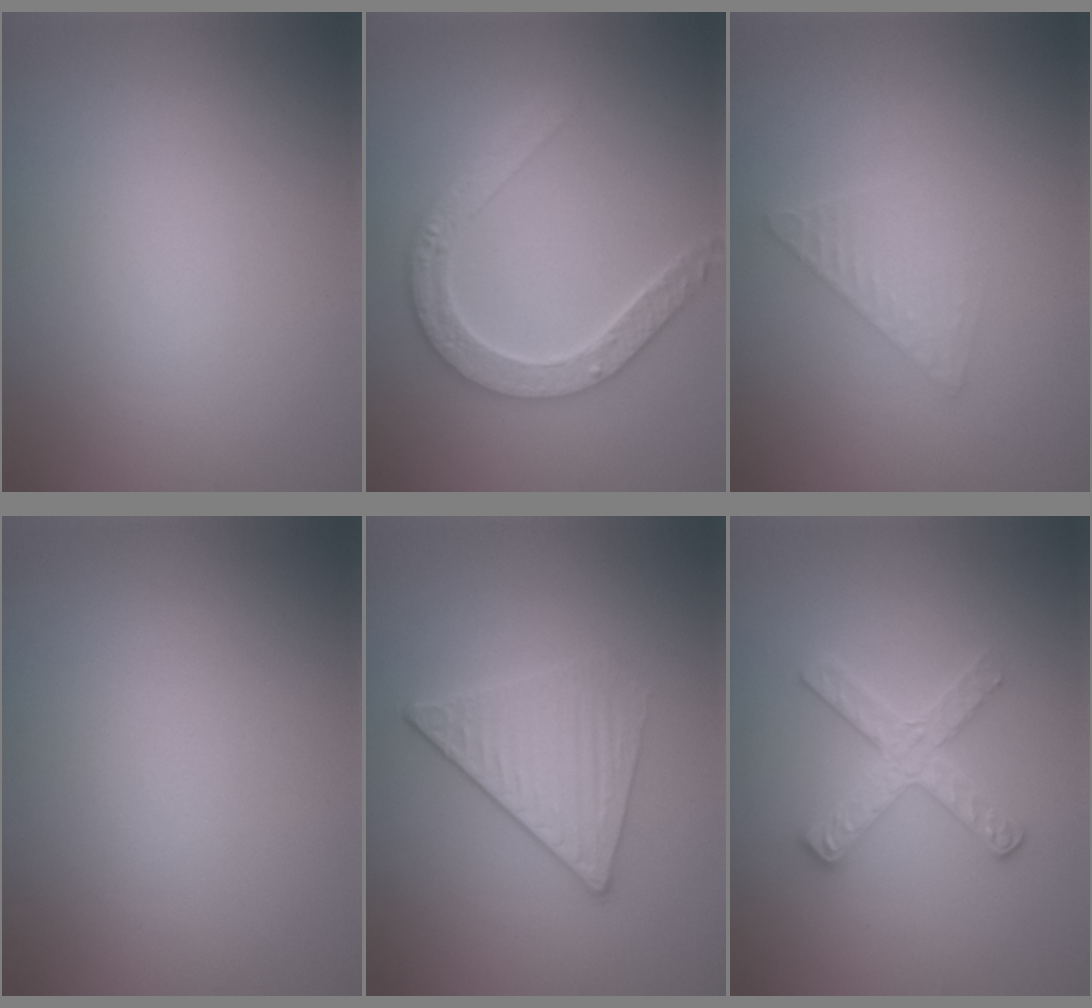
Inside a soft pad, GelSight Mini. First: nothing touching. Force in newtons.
{"total": 4.7, "press": 3.7, "slide": 2.8}
{"total": 1.6, "press": 1.6, "slide": 0.1}
{"total": 0.0}
{"total": 2.7, "press": 2.4, "slide": 1.2}
{"total": 2.8, "press": 2.8, "slide": 0.3}